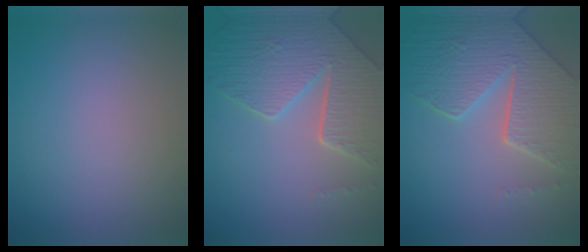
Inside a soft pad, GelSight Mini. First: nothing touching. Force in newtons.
{"total": 7.9, "press": 5.8, "slide": 5.5}
{"total": 8.3, "press": 6.1, "slide": 5.7}